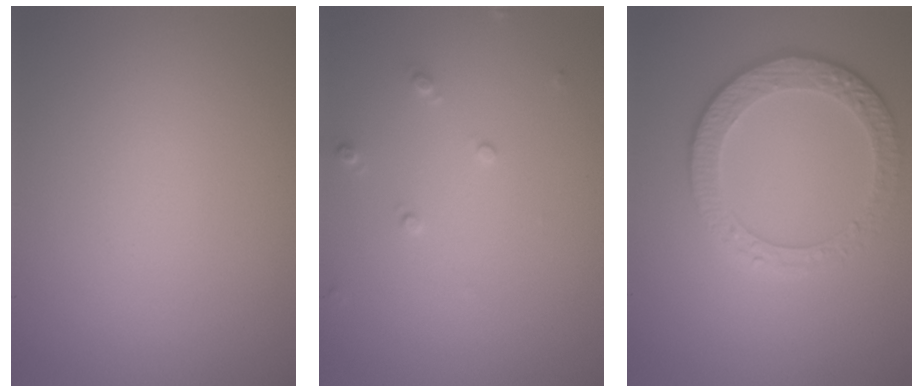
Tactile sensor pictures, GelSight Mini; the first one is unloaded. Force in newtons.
{"total": 1.1, "press": 1.1, "slide": 0.2}
{"total": 4.5, "press": 3.4, "slide": 3.0}